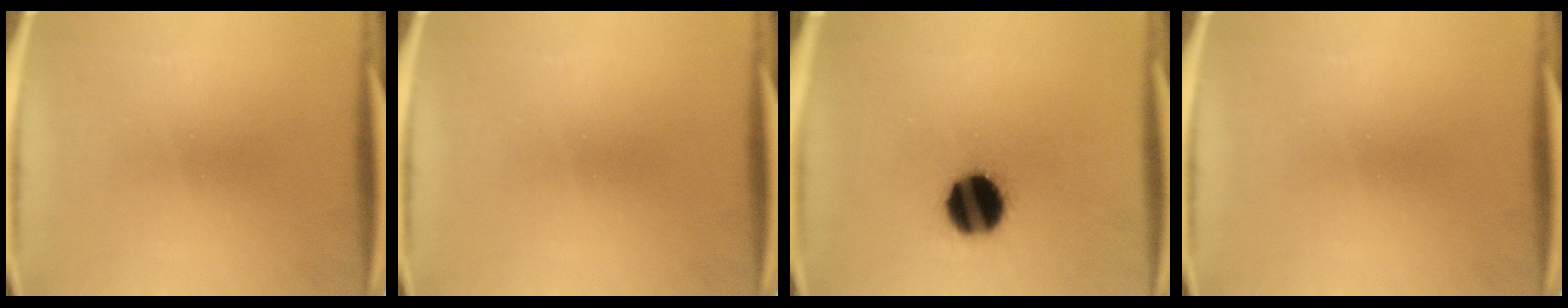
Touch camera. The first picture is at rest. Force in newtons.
{"total": 0.0}
{"total": 15.2}
{"total": 0.0}